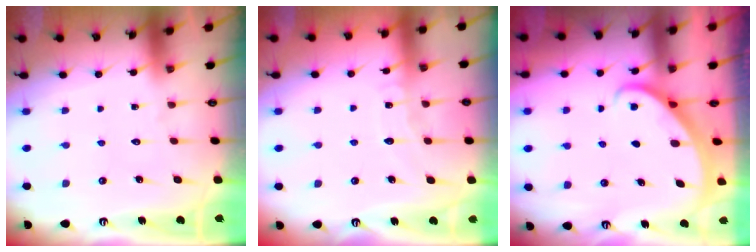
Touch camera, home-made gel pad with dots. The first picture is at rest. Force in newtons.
{"total": 6.0, "press": 6.0, "slide": 0.6}
{"total": 2.0, "press": 2.0, "slide": 0.2}